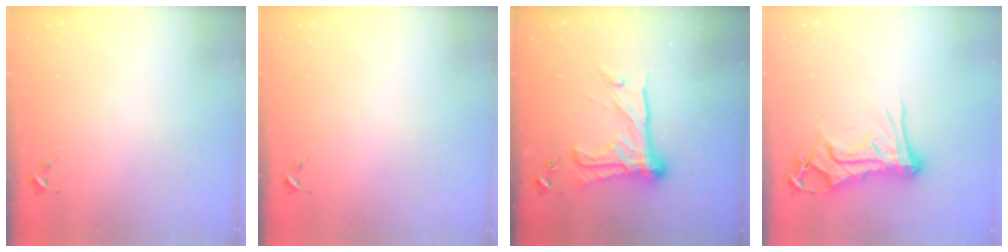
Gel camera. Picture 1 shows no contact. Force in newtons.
{"total": 0.0}
{"total": 18.1, "press": 18.0, "slide": 1.3}
{"total": 17.4, "press": 17.4, "slide": 1.2}